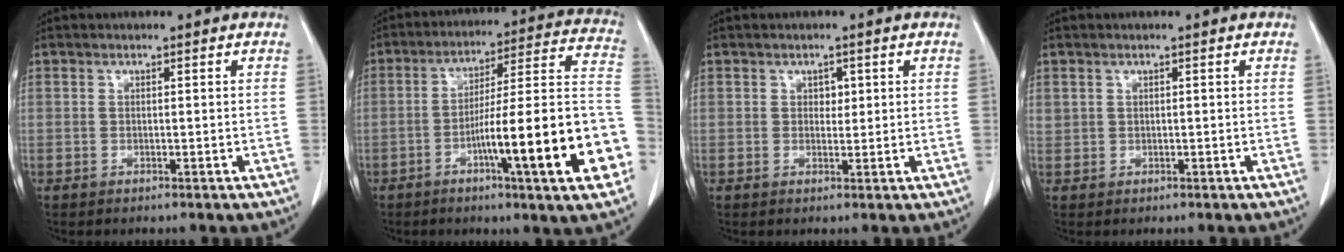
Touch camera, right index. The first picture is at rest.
{"total": 20.9, "force": [-7.2, 0.6, 19.6], "torque": [-0.228, 0.013, -0.106]}
{"total": 1.5, "force": [0.5, 1.1, 0.9], "torque": [-0.008, -0.002, 0.006]}
{"total": 0.9, "force": [0.5, 0.8, 0.1], "torque": [0.005, 0.008, 0.008]}